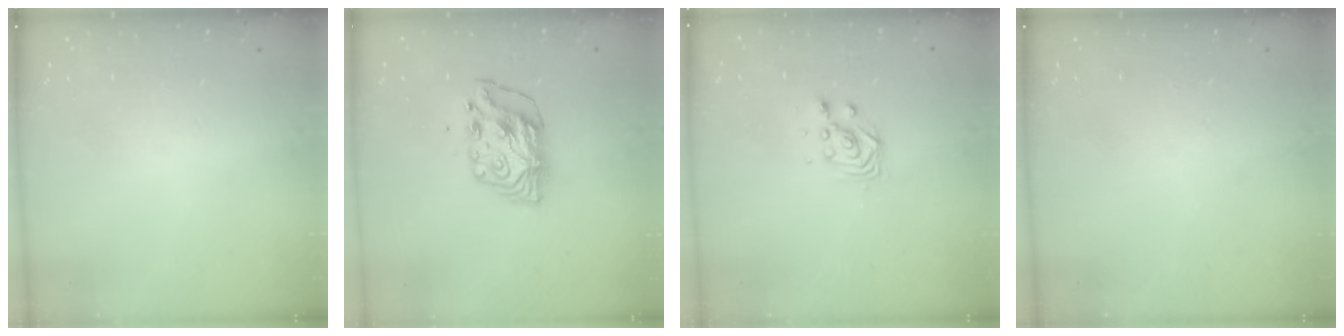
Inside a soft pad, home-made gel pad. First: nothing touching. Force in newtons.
{"total": 7.0, "press": 7.0, "slide": 0.6}
{"total": 3.0, "press": 3.0, "slide": 0.0}
{"total": 0.0}